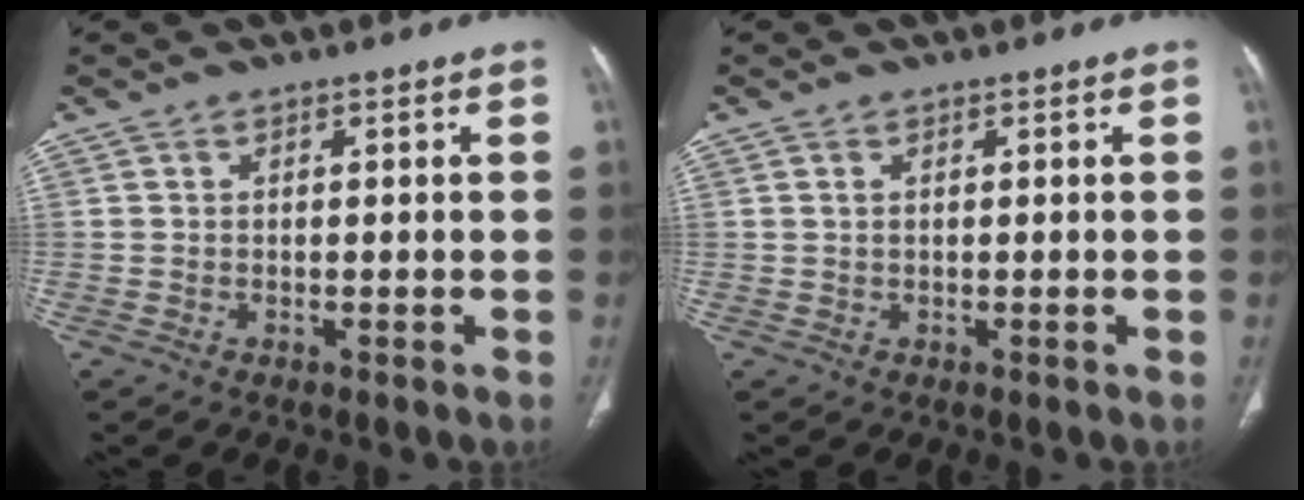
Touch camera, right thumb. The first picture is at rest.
{"total": 0.7, "force": [0.2, 0.4, 0.6], "torque": [-0.015, 0.002, 0.006]}